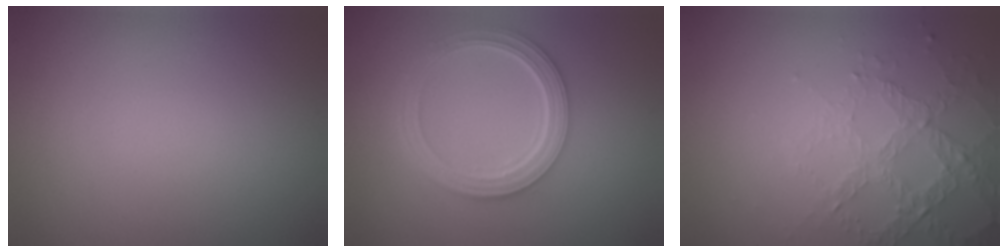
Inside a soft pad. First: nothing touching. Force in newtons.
{"total": 4.9, "press": 3.7, "slide": 3.3}
{"total": 3.2, "press": 2.9, "slide": 1.4}